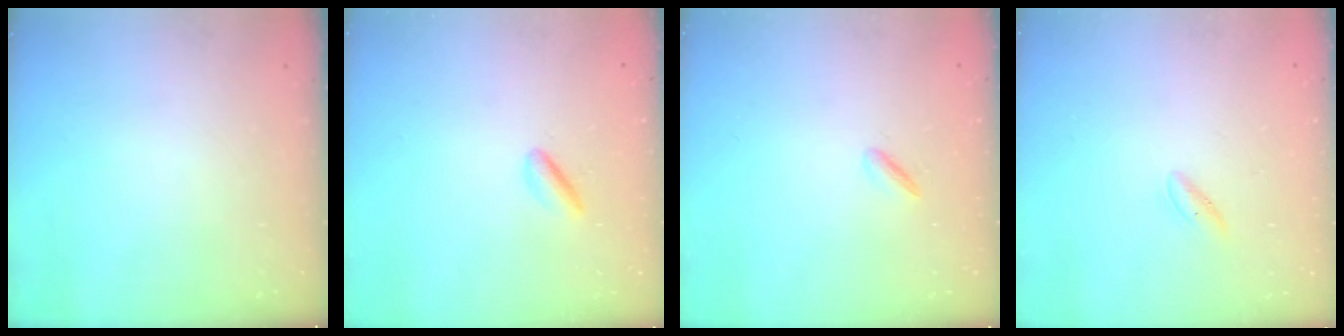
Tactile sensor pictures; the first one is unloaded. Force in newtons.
{"total": 2.8, "press": 2.6, "slide": 1.0}
{"total": 2.2, "press": 2.1, "slide": 0.6}
{"total": 2.2, "press": 2.0, "slide": 0.8}